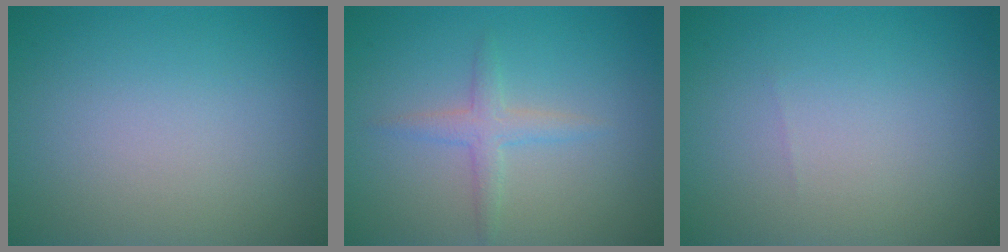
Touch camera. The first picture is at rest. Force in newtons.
{"total": 1.7, "press": 1.7, "slide": 0.1}
{"total": 0.0}